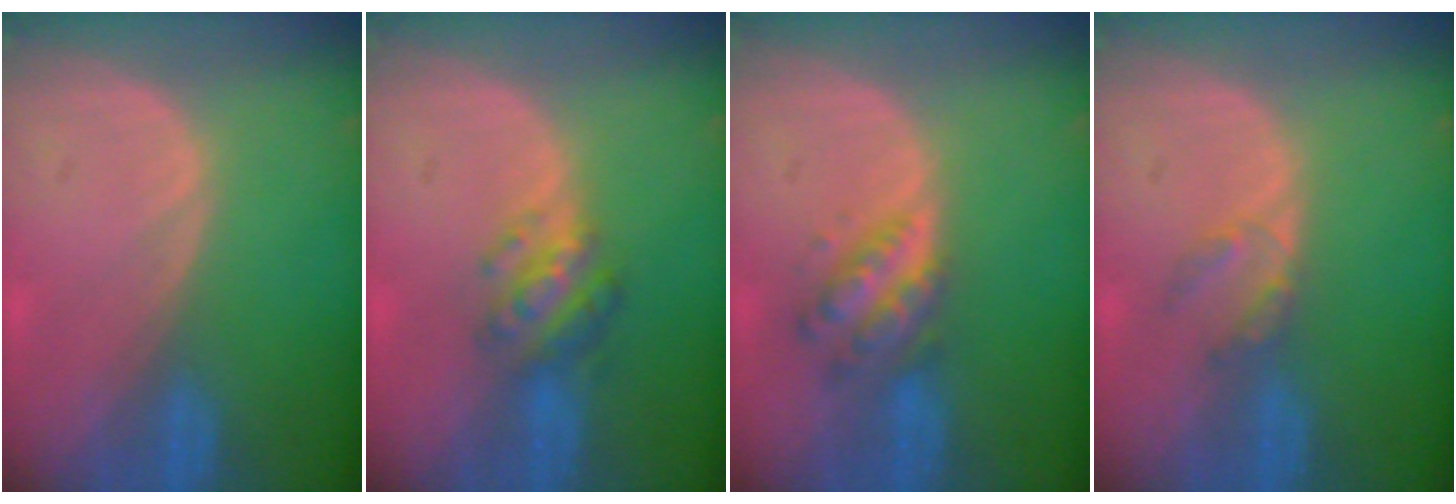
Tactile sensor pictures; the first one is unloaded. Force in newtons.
{"total": 5.1, "press": 5.0, "slide": 1.2}
{"total": 5.2, "press": 5.2, "slide": 0.1}
{"total": 2.5, "press": 2.5, "slide": 0.3}